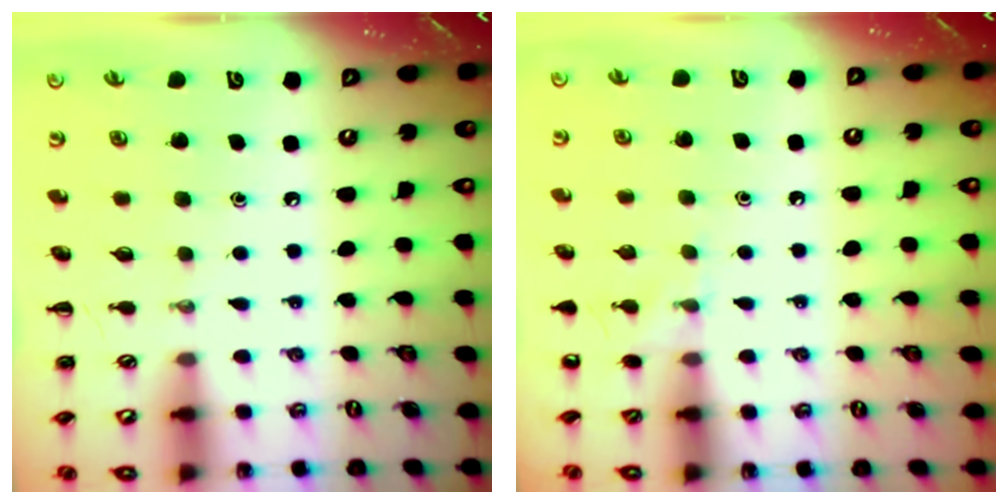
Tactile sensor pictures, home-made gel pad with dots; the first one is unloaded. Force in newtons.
{"total": 4.8, "press": 4.5, "slide": 1.4}